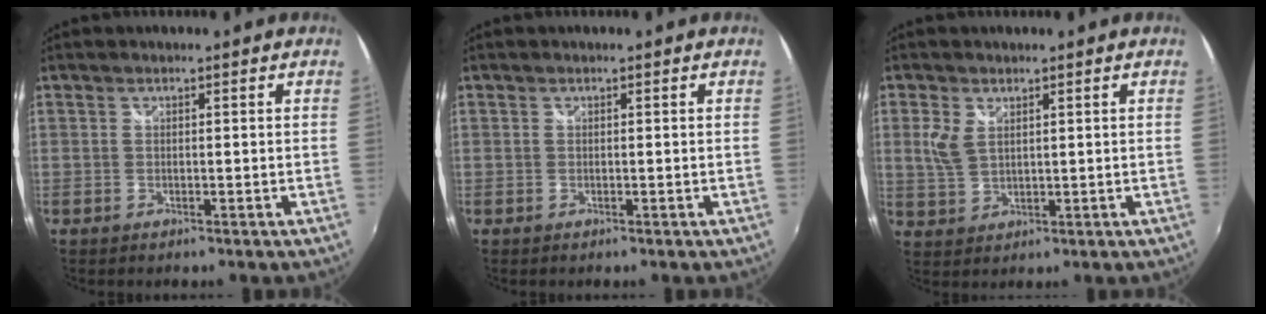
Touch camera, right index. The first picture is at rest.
{"total": 0.0}
{"total": 4.5, "force": [1.6, 2.8, 3.1], "torque": [-0.070, 0.003, 0.033]}